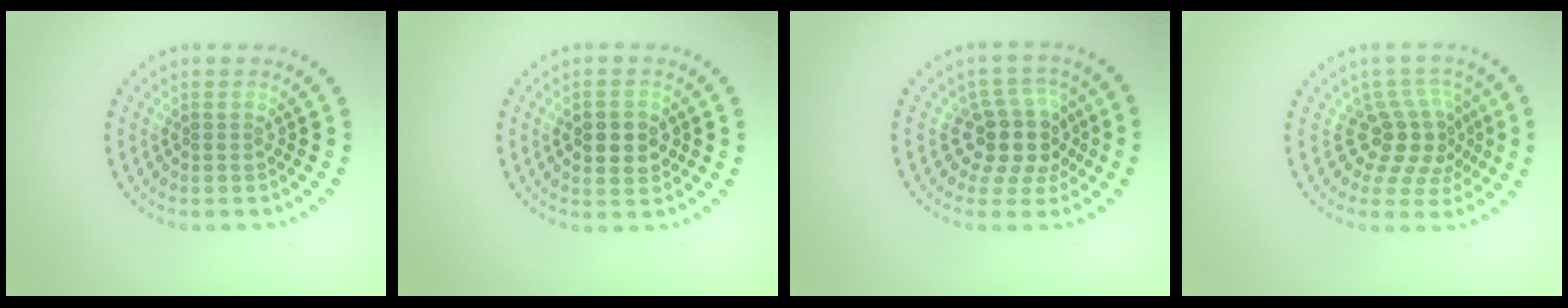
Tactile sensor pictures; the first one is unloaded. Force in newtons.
{"total": 2.8, "press": 2.8, "slide": 0.3}
{"total": 4.3, "press": 3.4, "slide": 2.5}
{"total": 4.2, "press": 2.9, "slide": 3.0}